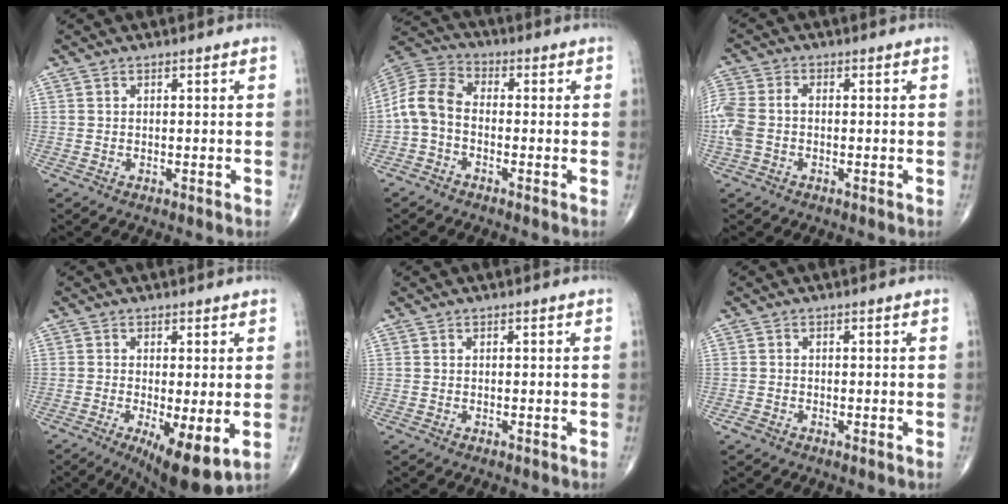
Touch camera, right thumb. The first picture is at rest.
{"total": 8.1, "force": [-1.7, 5.3, 5.9], "torque": [-0.116, 0.028, -0.050]}
{"total": 7.5, "force": [-0.8, 5.0, 5.5], "torque": [-0.151, 0.018, -0.020]}
{"total": 9.9, "force": [-2.7, 2.9, 9.1], "torque": [-0.141, -0.023, -0.038]}
{"total": 0.0}
{"total": 1.0, "force": [-0.6, 0.6, 0.6], "torque": [-0.008, 0.000, -0.016]}